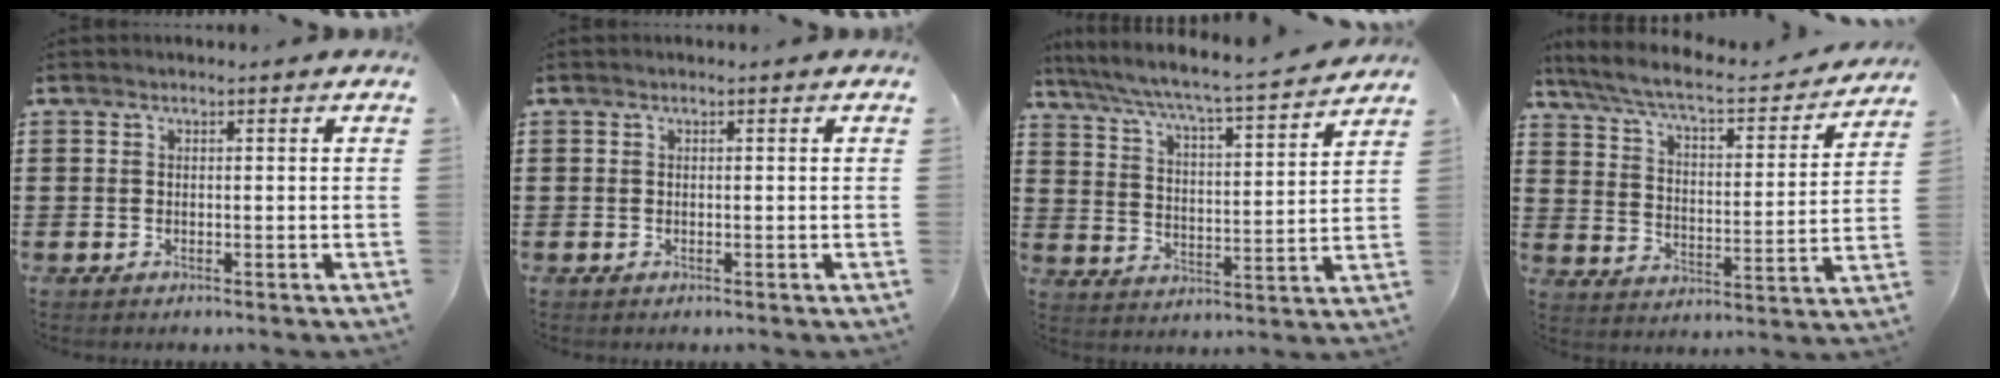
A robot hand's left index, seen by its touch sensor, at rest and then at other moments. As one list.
[{"total": 0.0}, {"total": 5.1, "force": [4.6, -0.4, 2.1], "torque": [-0.064, -0.041, 0.067]}, {"total": 6.4, "force": [5.6, 0.6, 3.1], "torque": [-0.087, -0.038, 0.090]}]